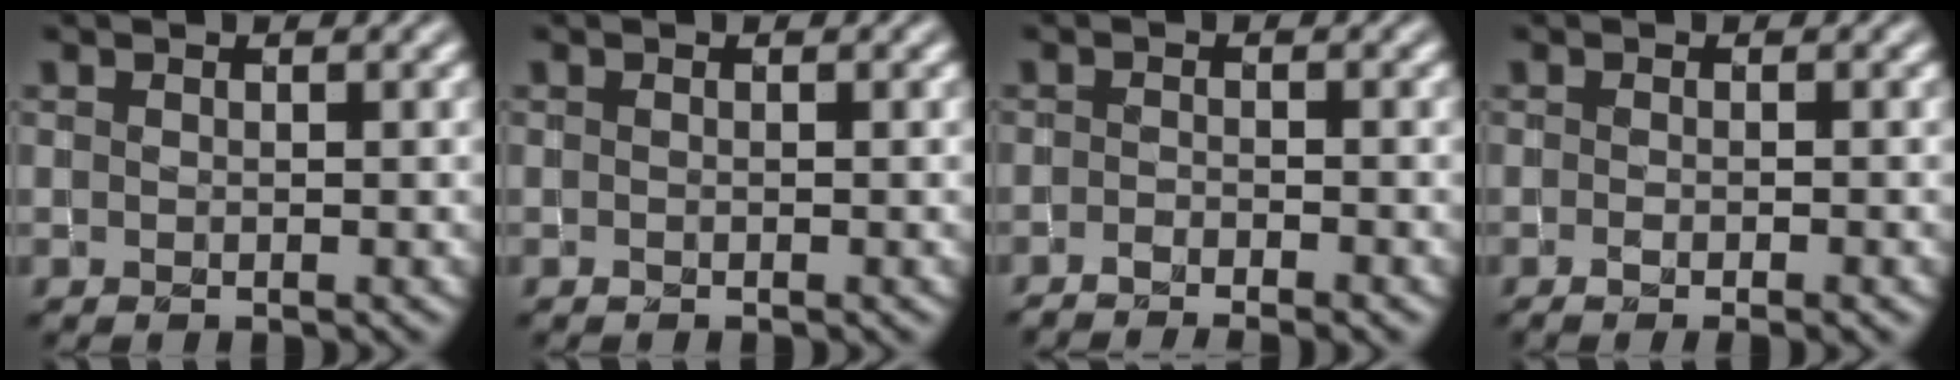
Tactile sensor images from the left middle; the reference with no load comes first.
{"total": 0.0}
{"total": 3.0, "force": [-2.4, 0.5, 1.8], "torque": [-0.033, 0.002, -0.043]}
{"total": 2.4, "force": [-1.0, 0.8, 2.0], "torque": [-0.025, -0.004, -0.013]}